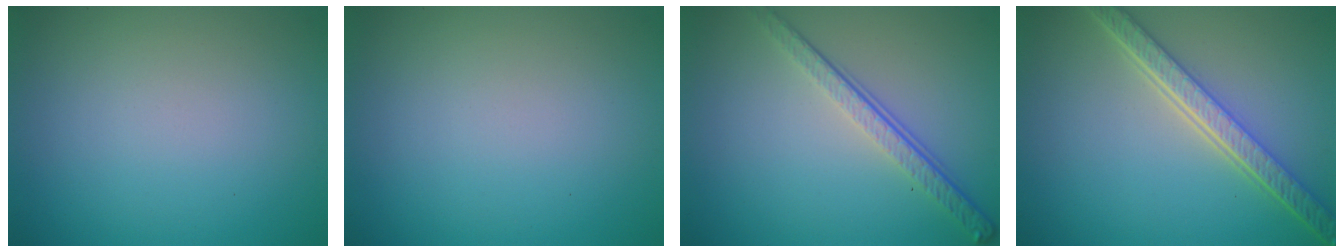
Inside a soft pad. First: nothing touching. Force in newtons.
{"total": 0.0}
{"total": 4.0, "press": 2.8, "slide": 2.9}
{"total": 5.3, "press": 4.1, "slide": 3.4}